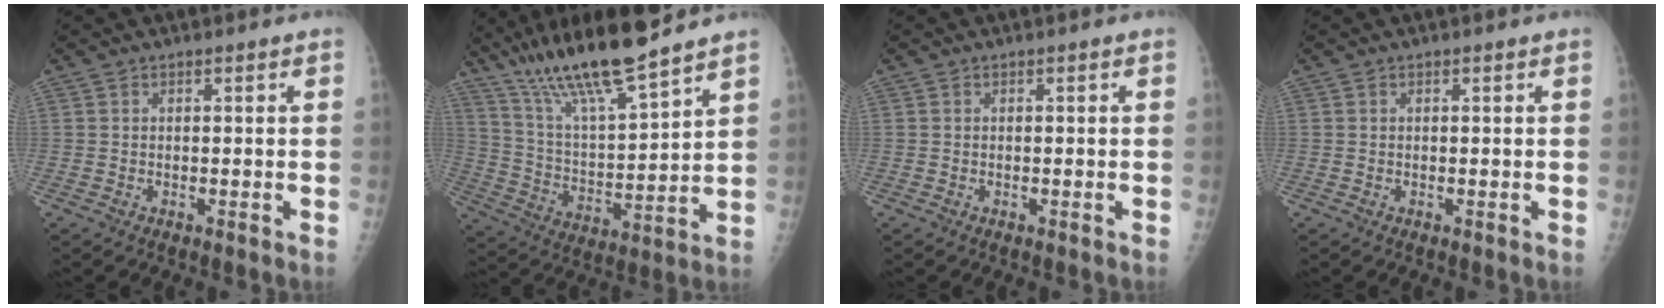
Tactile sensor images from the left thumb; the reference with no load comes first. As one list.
[{"total": 17.6, "force": [14.0, 2.1, 10.4], "torque": [-0.173, -0.068, 0.260]}, {"total": 0.0}, {"total": 0.0}]